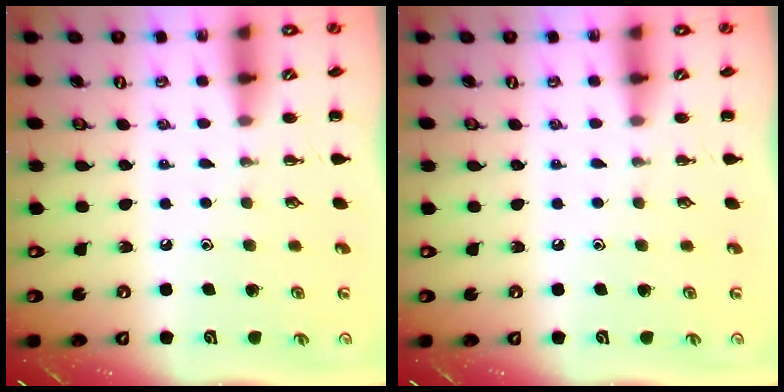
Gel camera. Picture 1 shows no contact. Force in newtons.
{"total": 0.0}